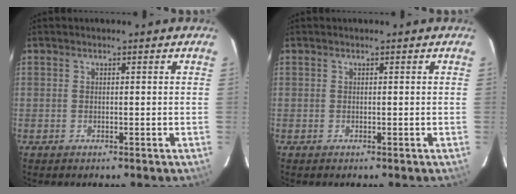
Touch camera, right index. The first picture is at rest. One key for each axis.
{"total": 0.0}